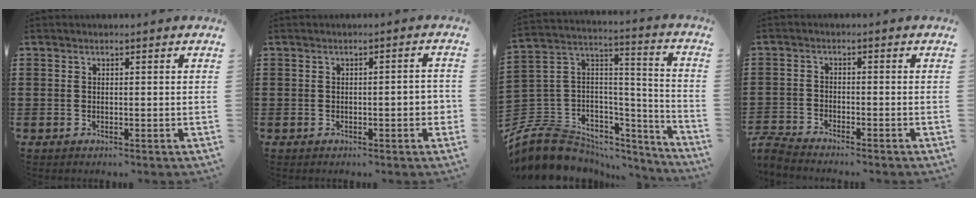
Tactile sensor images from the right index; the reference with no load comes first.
{"total": 2.4, "force": [-0.7, 0.5, 2.2], "torque": [-0.035, 0.004, -0.012]}
{"total": 9.5, "force": [-6.4, 6.3, 2.8], "torque": [-0.084, 0.003, -0.123]}
{"total": 3.1, "force": [-3.1, 0.0, 0.2], "torque": [-0.021, -0.005, -0.070]}